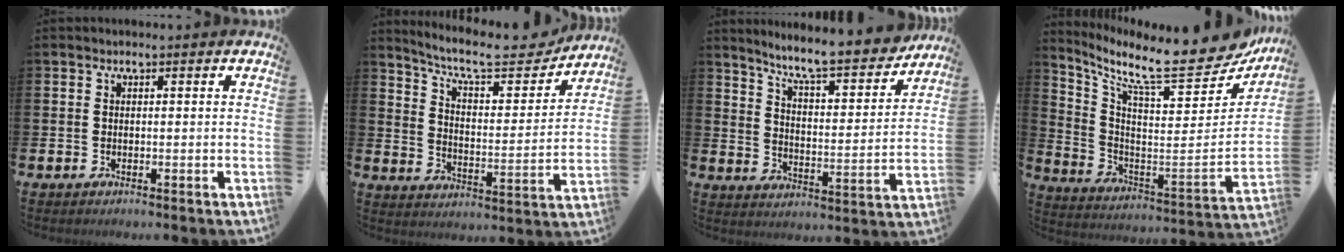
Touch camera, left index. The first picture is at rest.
{"total": 9.9, "force": [8.9, 2.2, 3.5], "torque": [-0.095, -0.060, 0.154]}
{"total": 8.9, "force": [8.3, 0.7, 3.2], "torque": [-0.085, -0.064, 0.140]}
{"total": 12.1, "force": [10.1, 2.3, 6.1], "torque": [-0.126, -0.092, 0.161]}